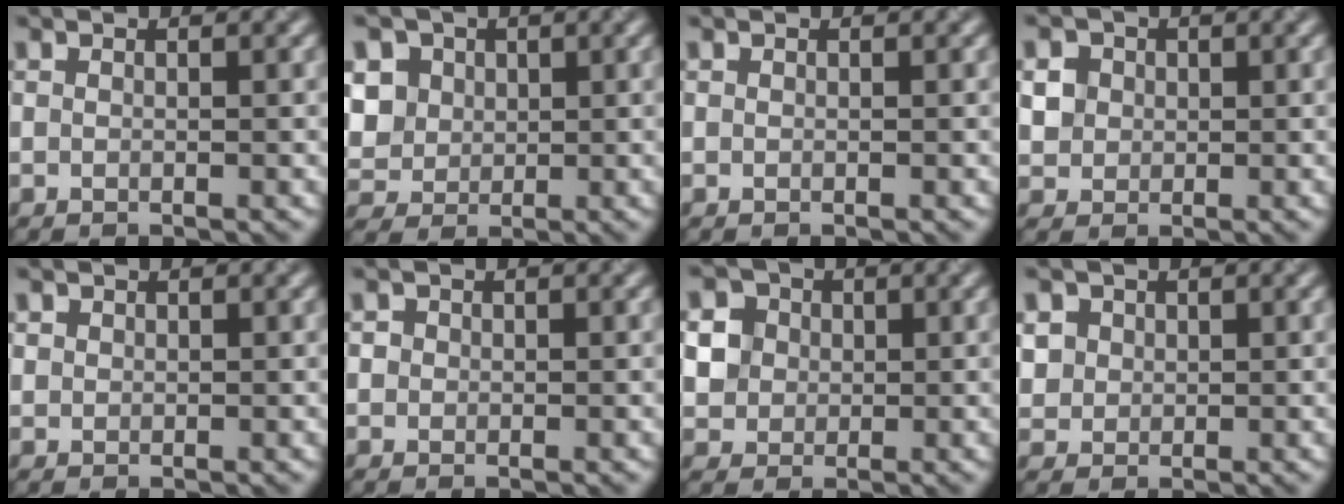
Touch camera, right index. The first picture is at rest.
{"total": 7.0, "force": [1.9, 6.0, 3.1], "torque": [-0.073, 0.019, 0.029]}
{"total": 0.0}
{"total": 3.5, "force": [1.0, 3.1, 1.3], "torque": [-0.026, 0.010, 0.020]}
{"total": 0.8, "force": [0.3, 0.7, 0.0], "torque": [0.005, -0.003, 0.007]}
{"total": 1.0, "force": [0.2, 0.9, 0.2], "torque": [0.001, -0.001, -0.002]}
{"total": 6.0, "force": [1.6, 5.4, 2.2], "torque": [-0.051, 0.026, 0.021]}
{"total": 3.2, "force": [1.1, 2.9, 1.0], "torque": [-0.028, 0.009, 0.027]}